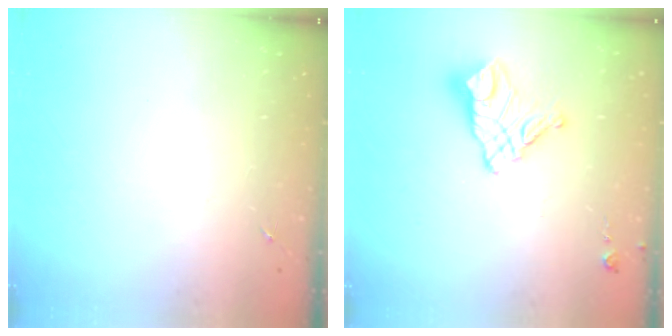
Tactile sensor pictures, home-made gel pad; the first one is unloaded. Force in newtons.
{"total": 13.5, "press": 13.4, "slide": 1.3}